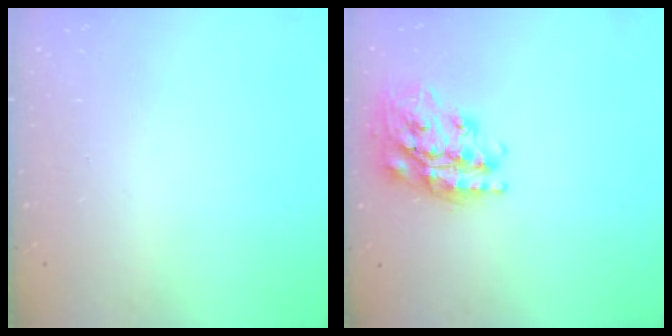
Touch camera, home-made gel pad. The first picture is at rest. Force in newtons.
{"total": 21.4, "press": 21.4, "slide": 1.6}